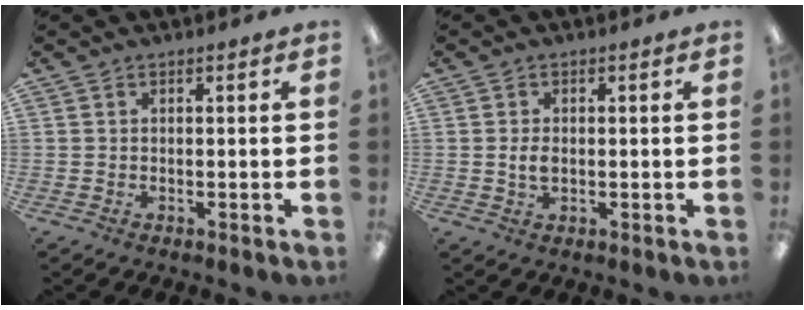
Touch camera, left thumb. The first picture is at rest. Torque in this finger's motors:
{"motor_torque": [-0.01, 0.03, 0.10, -0.18, 0.00]}